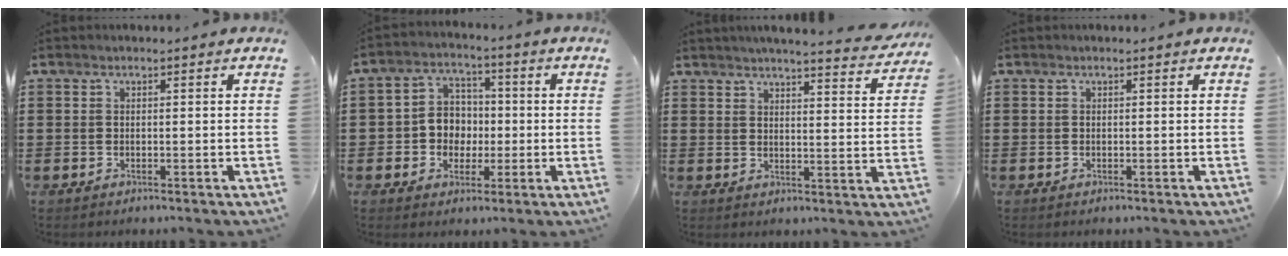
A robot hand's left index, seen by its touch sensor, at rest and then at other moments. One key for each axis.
{"total": 6.1, "fx": -0.6, "fy": 5.7, "fz": 2.0, "tx": -0.056, "ty": 0.021, "tz": -0.011}
{"total": 4.5, "fx": 4.3, "fy": -0.3, "fz": 1.2, "tx": -0.033, "ty": -0.026, "tz": 0.073}
{"total": 0.0}